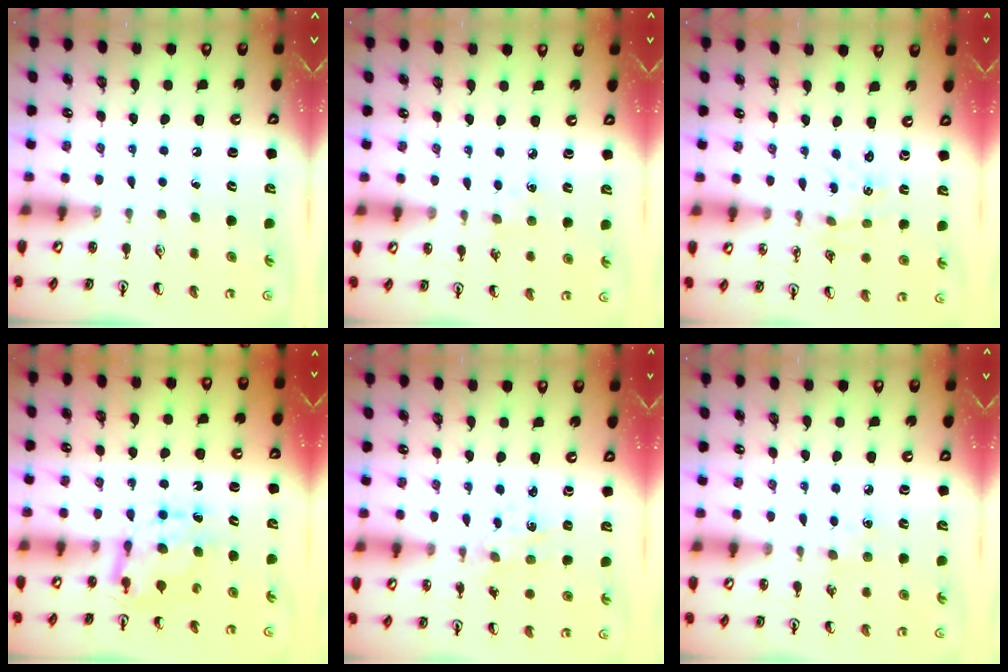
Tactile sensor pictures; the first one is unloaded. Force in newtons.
{"total": 3.3, "press": 3.3, "slide": 0.4}
{"total": 1.0, "press": 0.9, "slide": 0.2}
{"total": 7.5, "press": 7.4, "slide": 0.6}
{"total": 1.7, "press": 1.6, "slide": 0.2}
{"total": 3.3, "press": 3.3, "slide": 0.4}